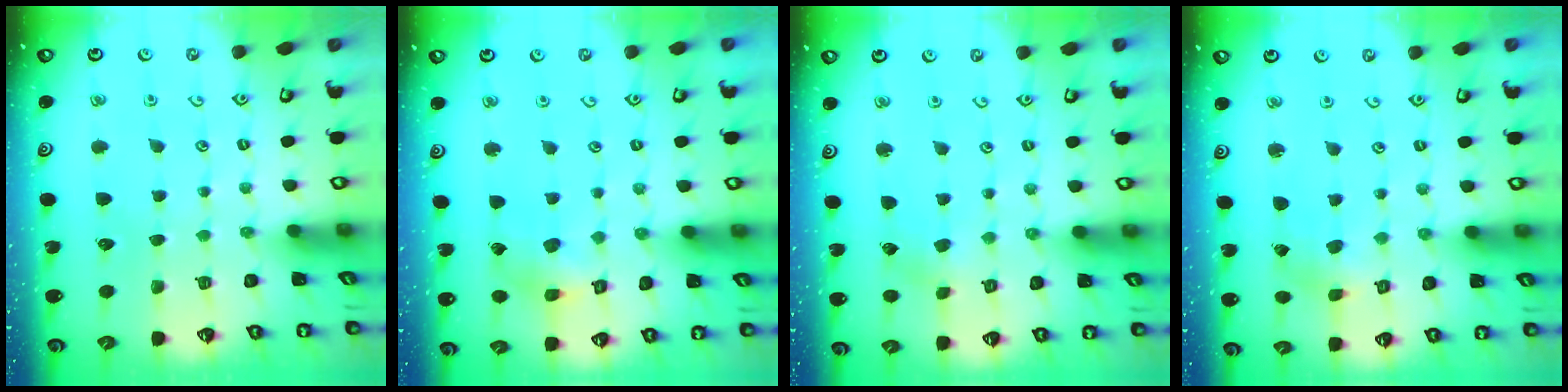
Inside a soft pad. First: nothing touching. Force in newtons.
{"total": 6.3, "press": 6.3, "slide": 0.5}
{"total": 1.8, "press": 1.7, "slide": 0.6}
{"total": 1.4, "press": 1.4, "slide": 0.4}